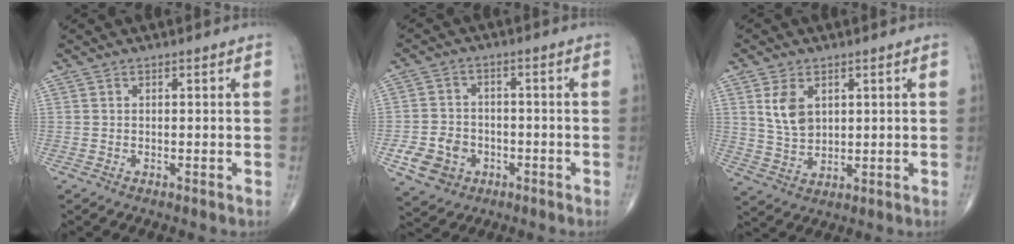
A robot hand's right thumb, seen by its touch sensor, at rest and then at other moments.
{"total": 8.0, "force": [-2.9, 6.7, 3.2], "torque": [-0.036, 0.021, -0.045]}
{"total": 6.7, "force": [2.4, 4.4, 4.4], "torque": [-0.069, -0.012, 0.055]}